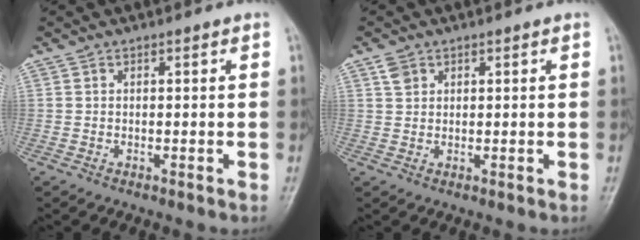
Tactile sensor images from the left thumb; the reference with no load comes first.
{"total": 2.2, "force": [1.2, 1.6, 0.9], "torque": [-0.010, 0.000, 0.023]}